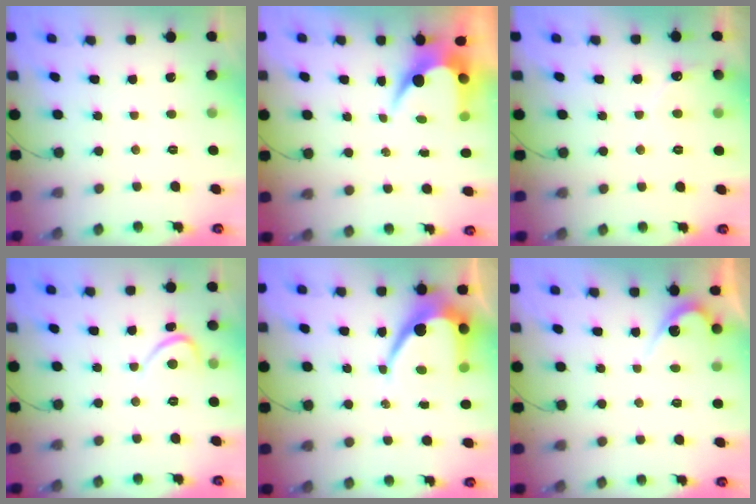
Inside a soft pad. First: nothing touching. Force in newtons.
{"total": 5.9, "press": 5.9, "slide": 0.4}
{"total": 3.7, "press": 3.6, "slide": 0.3}
{"total": 2.7, "press": 2.7, "slide": 0.3}
{"total": 10.7, "press": 10.7, "slide": 0.9}
{"total": 4.4, "press": 4.4, "slide": 0.3}